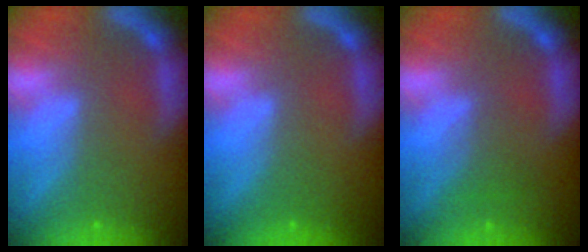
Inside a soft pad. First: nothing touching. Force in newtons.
{"total": 0.0}
{"total": 2.0}